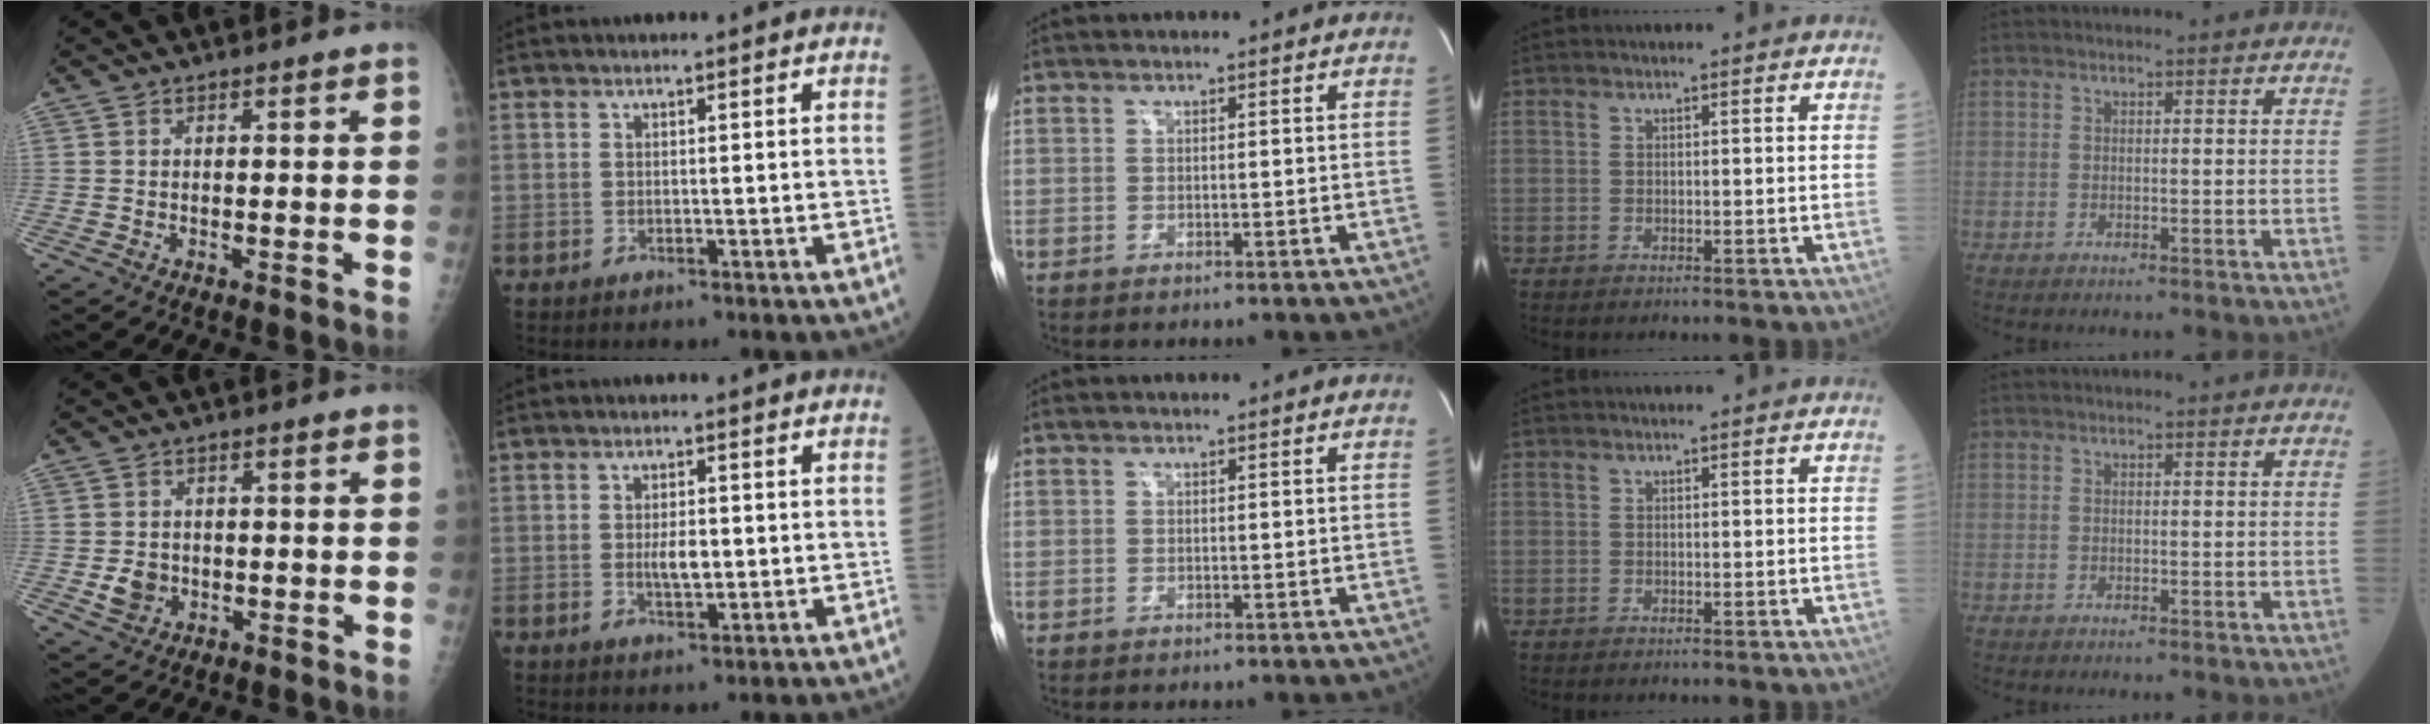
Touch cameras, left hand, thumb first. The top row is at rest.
{"thumb": {"total": 3.8, "force": [-0.8, 3.3, 1.7], "torque": [-0.016, 0.002, -0.008]}, "index": {"total": 2.6, "force": [-0.2, 1.0, 2.4], "torque": [-0.039, -0.001, -0.001]}}